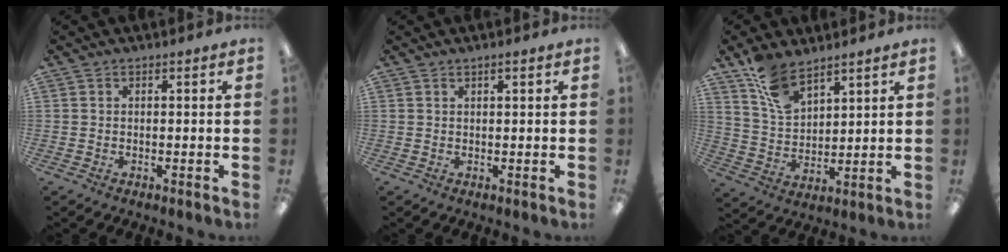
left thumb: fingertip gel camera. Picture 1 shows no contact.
{"total": 1.1, "force": [0.8, 0.2, 0.7], "torque": [-0.015, 0.000, 0.014]}
{"total": 10.2, "force": [7.7, 4.5, 4.8], "torque": [-0.100, -0.031, 0.146]}